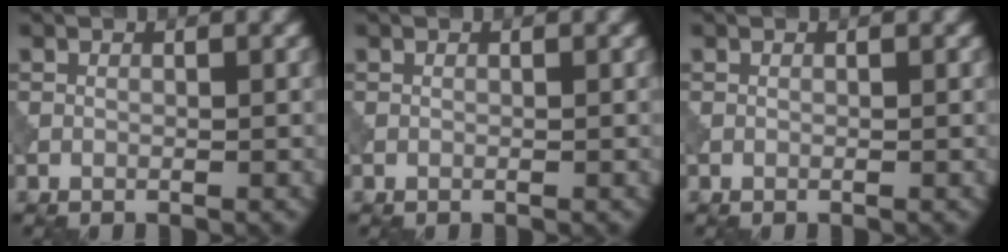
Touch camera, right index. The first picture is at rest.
{"total": 0.0}
{"total": 0.0}